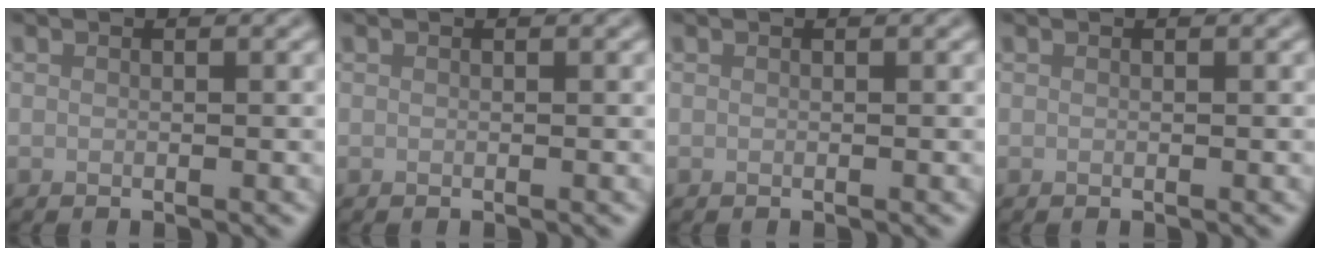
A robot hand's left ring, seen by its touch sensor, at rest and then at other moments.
{"total": 0.0}
{"total": 0.0}
{"total": 0.0}